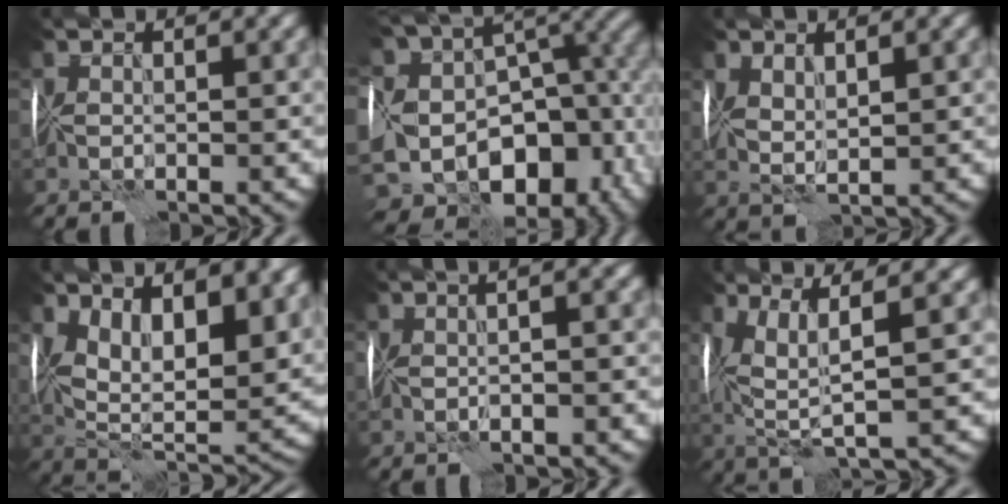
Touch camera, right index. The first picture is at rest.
{"total": 19.3, "force": [-5.9, 13.9, 12.1], "torque": [-0.195, 0.015, -0.053]}
{"total": 2.5, "force": [1.1, 1.0, 2.0], "torque": [-0.044, 0.003, 0.024]}
{"total": 13.5, "force": [4.0, 6.9, 10.9], "torque": [-0.158, -0.003, 0.072]}
{"total": 6.2, "force": [1.2, 2.8, 5.4], "torque": [-0.029, 0.023, -0.011]}
{"total": 6.1, "force": [1.8, 1.6, 5.6], "torque": [-0.120, 0.007, 0.038]}